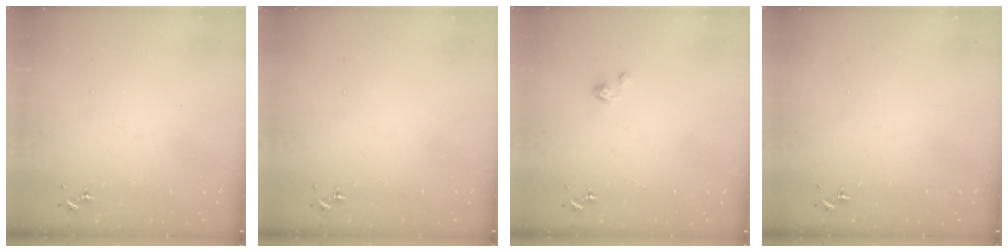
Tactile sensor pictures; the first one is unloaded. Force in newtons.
{"total": 0.0}
{"total": 2.8, "press": 2.8, "slide": 0.2}
{"total": 0.0}